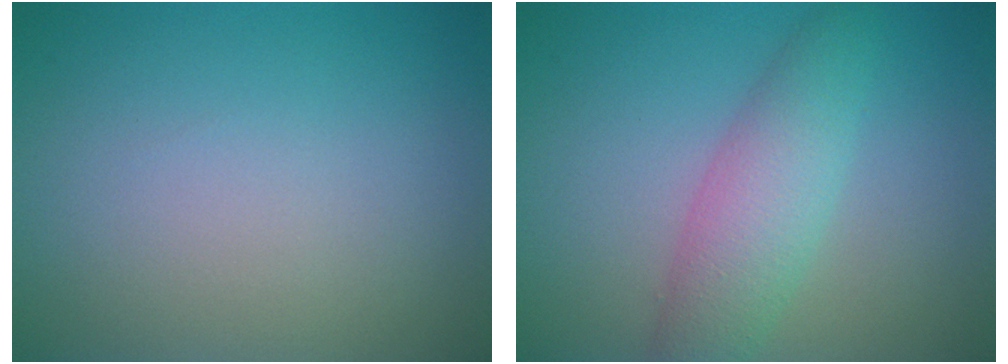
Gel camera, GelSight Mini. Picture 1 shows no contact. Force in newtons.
{"total": 4.4, "press": 4.4, "slide": 0.1}